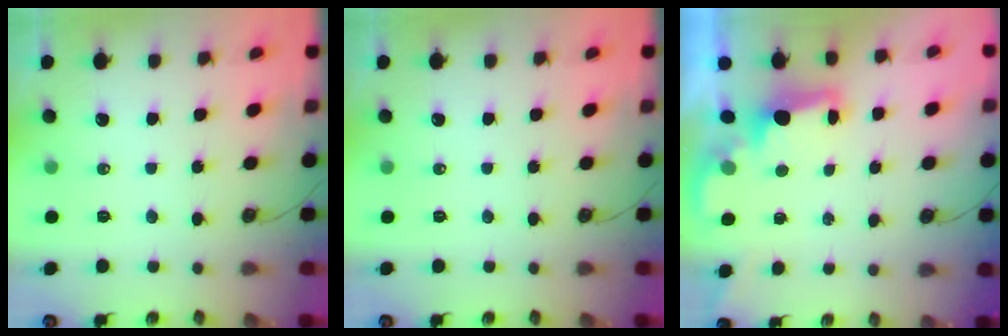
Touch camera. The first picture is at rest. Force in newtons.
{"total": 0.0}
{"total": 2.4, "press": 2.3, "slide": 0.8}